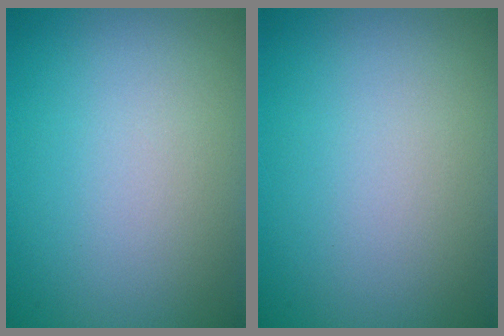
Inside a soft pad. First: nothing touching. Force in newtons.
{"total": 0.0}